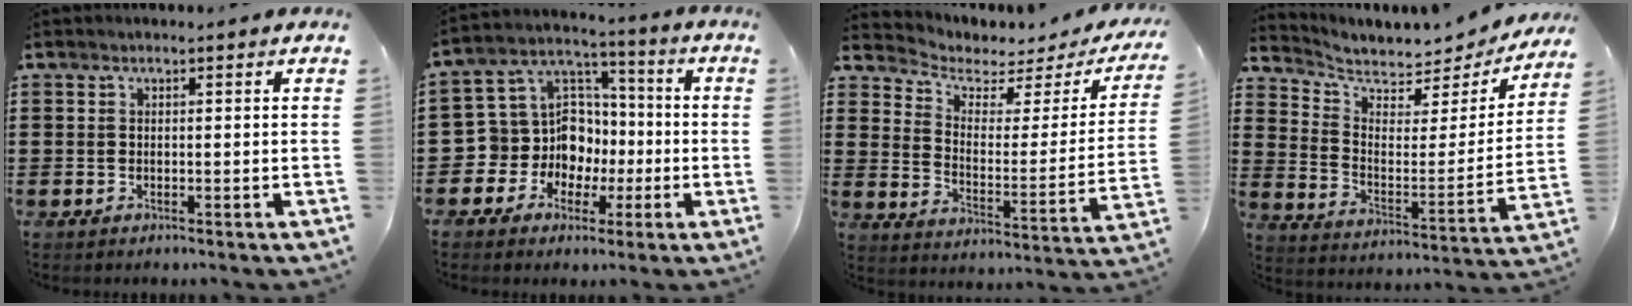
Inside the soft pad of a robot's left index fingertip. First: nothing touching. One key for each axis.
{"total": 10.8, "fx": -2.0, "fy": 10.2, "fz": 2.9, "tx": -0.106, "ty": 0.001, "tz": -0.030}
{"total": 3.2, "fx": 2.4, "fy": 1.7, "fz": 1.3, "tx": -0.048, "ty": -0.019, "tz": 0.034}
{"total": 4.7, "fx": 4.3, "fy": 1.6, "fz": 1.1, "tx": -0.052, "ty": -0.037, "tz": 0.071}